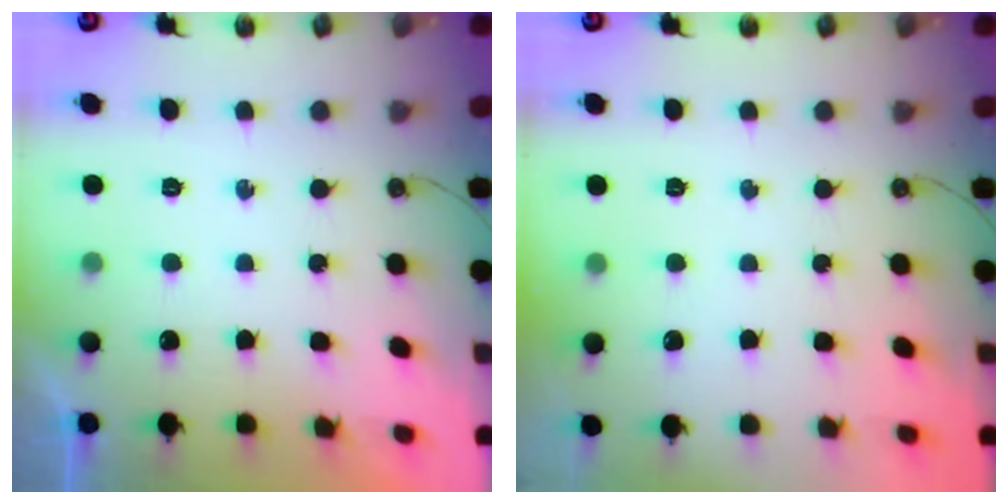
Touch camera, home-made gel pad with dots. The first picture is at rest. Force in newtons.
{"total": 0.0}